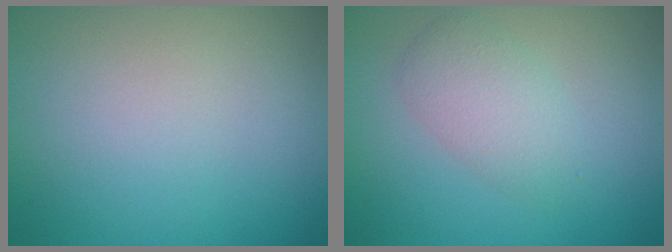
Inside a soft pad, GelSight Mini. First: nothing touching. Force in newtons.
{"total": 2.7, "press": 2.7, "slide": 0.1}